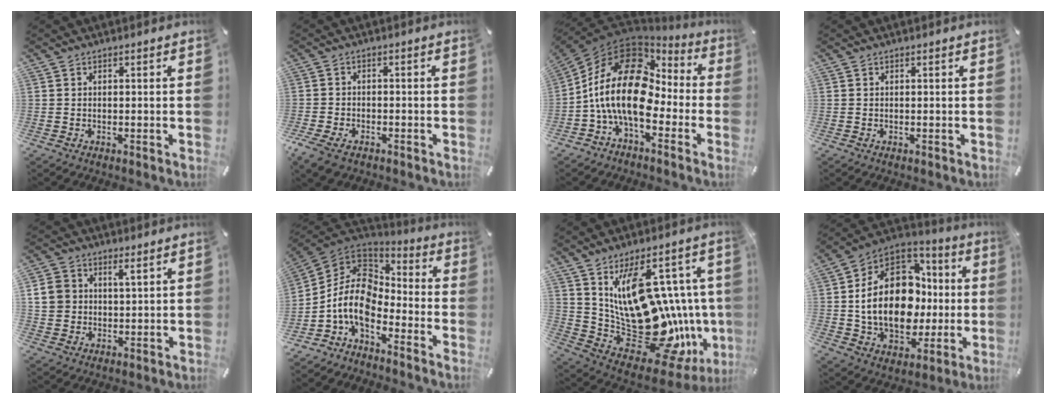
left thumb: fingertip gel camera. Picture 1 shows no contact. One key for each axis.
{"total": 4.2, "fx": -2.7, "fy": 2.4, "fz": 2.2, "tx": -0.061, "ty": 0.008, "tz": -0.057}
{"total": 19.9, "fx": -3.0, "fy": 12.3, "fz": 15.4, "tx": -0.340, "ty": 0.017, "tz": -0.055}
{"total": 0.0}
{"total": 6.5, "fx": 2.4, "fy": 5.3, "fz": 2.9, "tx": -0.063, "ty": 0.002, "tz": 0.043}
{"total": 11.6, "fx": -5.0, "fy": 7.1, "fz": 7.7, "tx": -0.180, "ty": 0.010, "tz": -0.099}
{"total": 24.6, "fx": 1.8, "fy": 14.4, "fz": 19.8, "tx": -0.327, "ty": -0.044, "tz": 0.062}
{"total": 21.2, "fx": -0.3, "fy": 15.6, "fz": 14.4, "tx": -0.282, "ty": -0.002, "tz": -0.003}